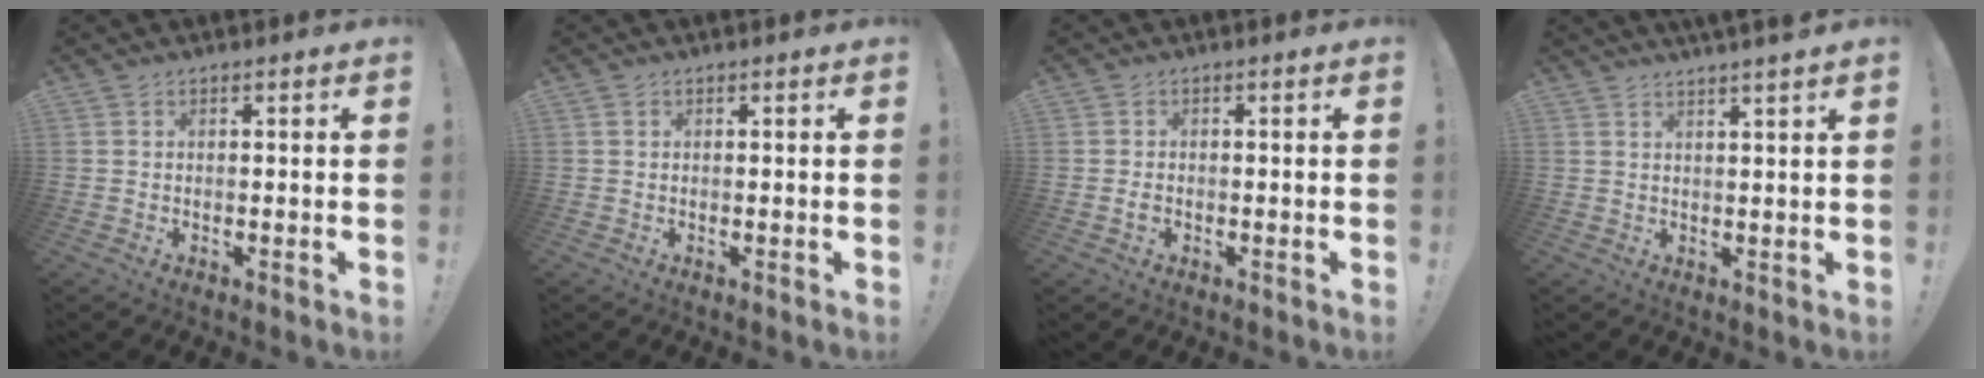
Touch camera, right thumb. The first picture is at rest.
{"total": 0.5, "force": [0.2, 0.5, 0.1], "torque": [0.005, -0.001, 0.001]}
{"total": 1.3, "force": [-0.7, 0.9, 0.7], "torque": [-0.014, 0.004, -0.011]}
{"total": 3.6, "force": [3.0, -0.6, 1.8], "torque": [-0.024, -0.016, 0.048]}